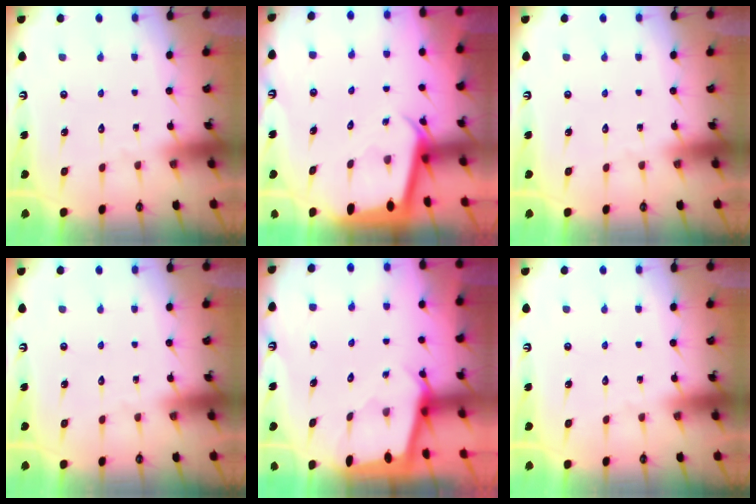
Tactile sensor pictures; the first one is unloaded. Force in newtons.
{"total": 2.1, "press": 2.1, "slide": 0.2}
{"total": 0.0}
{"total": 0.0}
{"total": 1.5, "press": 1.5, "slide": 0.2}
{"total": 0.0}